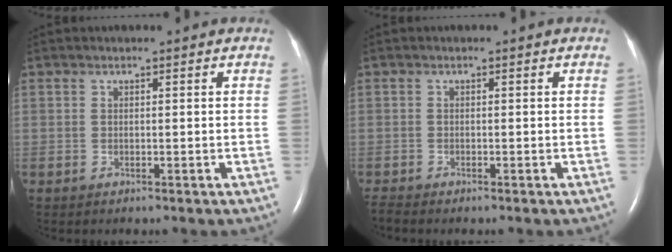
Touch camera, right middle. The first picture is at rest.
{"total": 0.9, "force": [-0.9, -0.2, 0.1], "torque": [-0.009, -0.006, -0.019]}